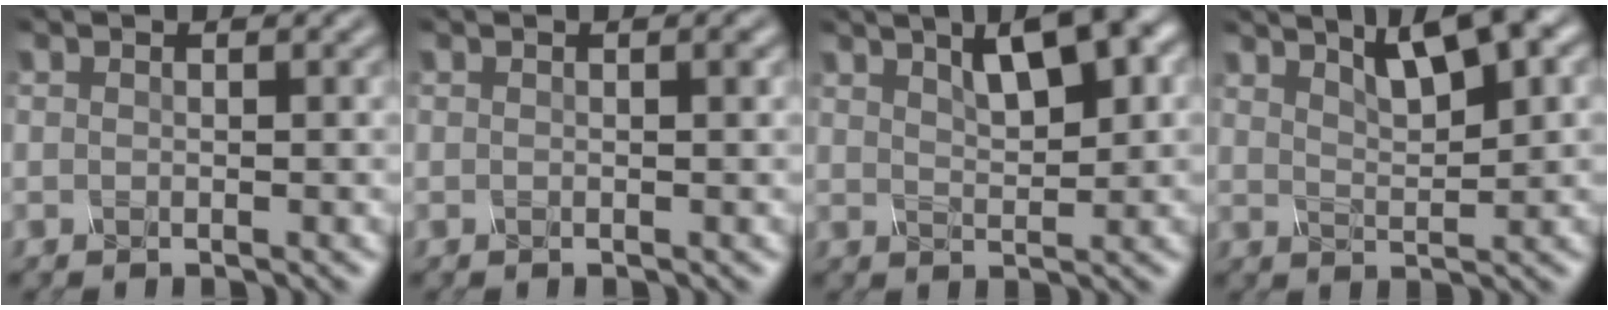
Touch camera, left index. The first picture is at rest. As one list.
[{"total": 1.0, "force": [0.2, 0.4, 0.9], "torque": [-0.003, 0.008, -0.003]}, {"total": 4.7, "force": [2.7, 0.7, 3.7], "torque": [-0.059, 0.016, 0.059]}, {"total": 4.4, "force": [3.2, 0.3, 3.1], "torque": [-0.053, 0.013, 0.075]}]